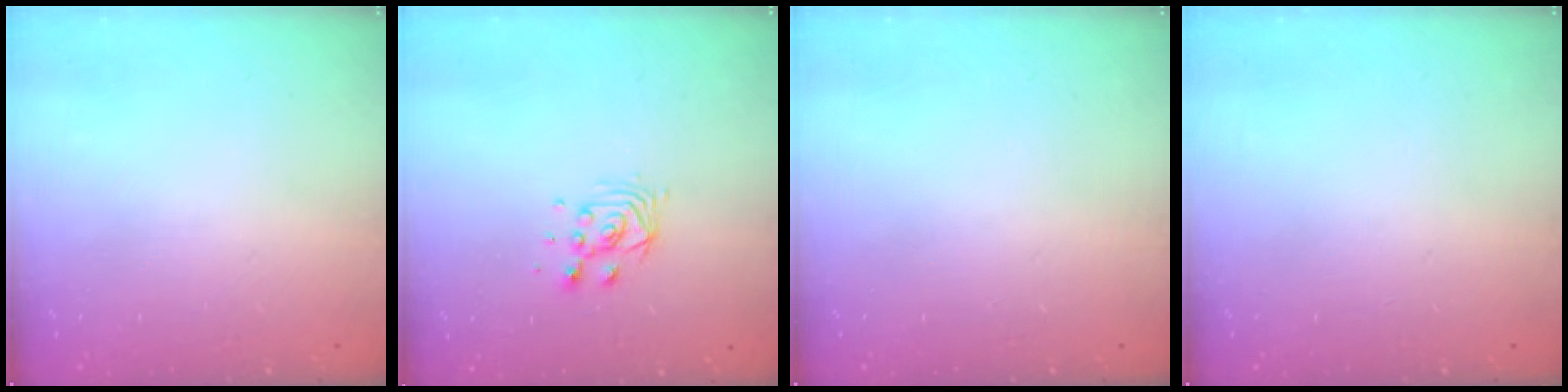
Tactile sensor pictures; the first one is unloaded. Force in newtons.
{"total": 5.8, "press": 5.8, "slide": 0.5}
{"total": 0.0}
{"total": 0.0}